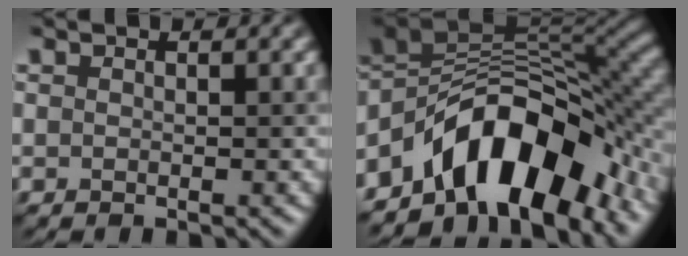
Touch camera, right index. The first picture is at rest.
{"total": 12.5, "force": [-6.1, 6.4, 8.9], "torque": [-0.115, 0.027, -0.117]}